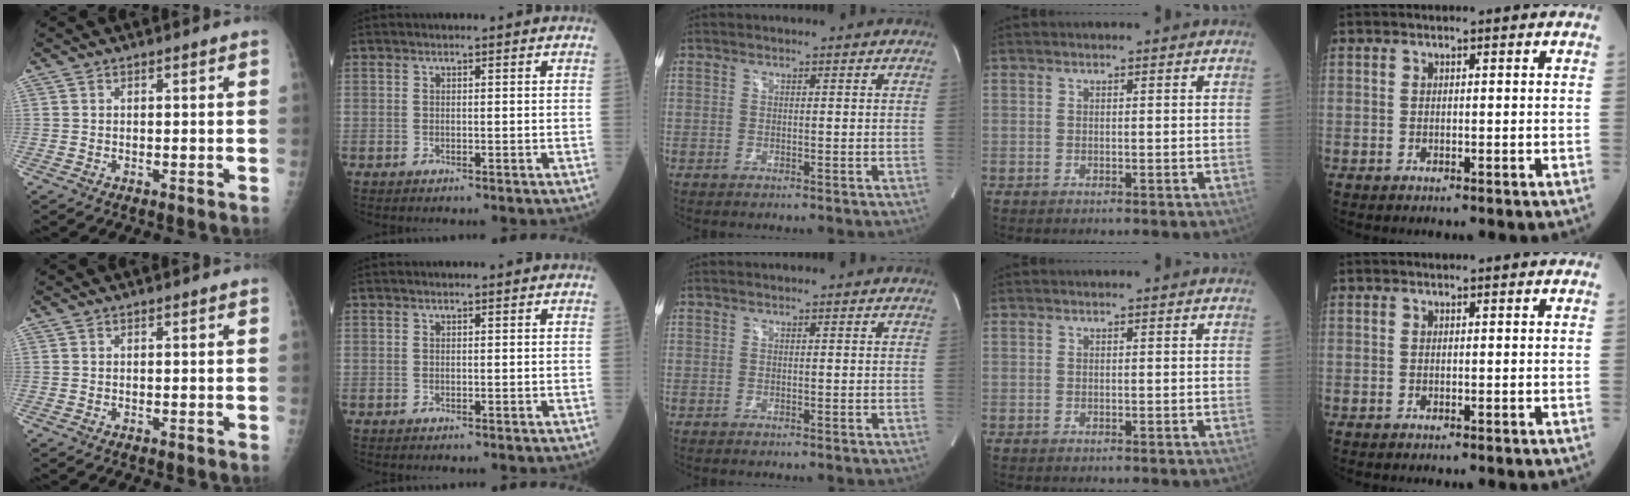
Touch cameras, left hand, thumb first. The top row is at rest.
{}